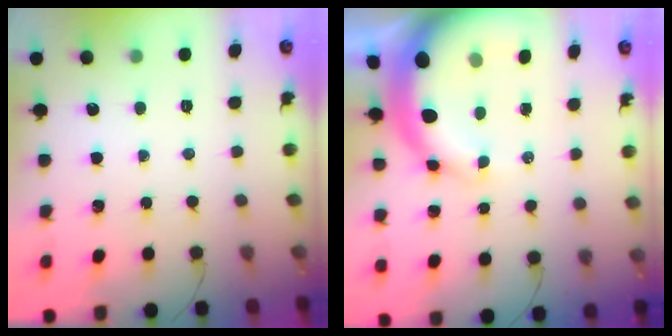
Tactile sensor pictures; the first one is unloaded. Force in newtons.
{"total": 15.0, "press": 14.7, "slide": 3.2}